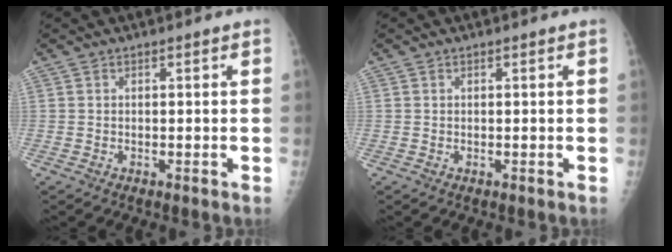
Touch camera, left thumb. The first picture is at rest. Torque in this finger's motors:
{"motor_torque": [0.19, 0.27, -0.11, -0.04, 0.00]}